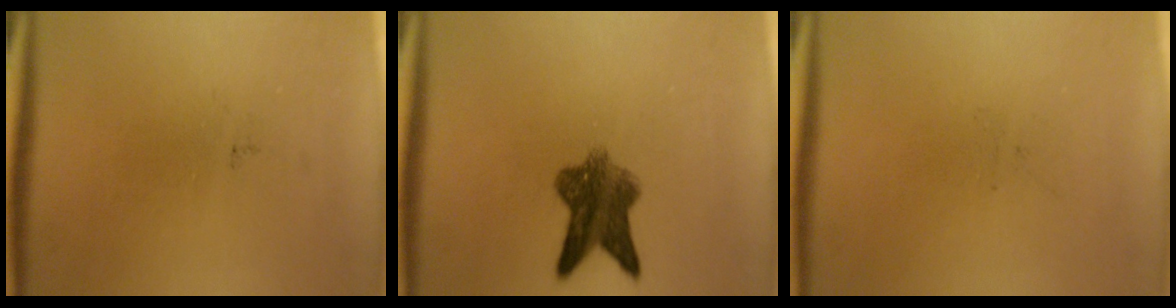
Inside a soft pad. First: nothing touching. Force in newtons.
{"total": 7.1}
{"total": 0.0}